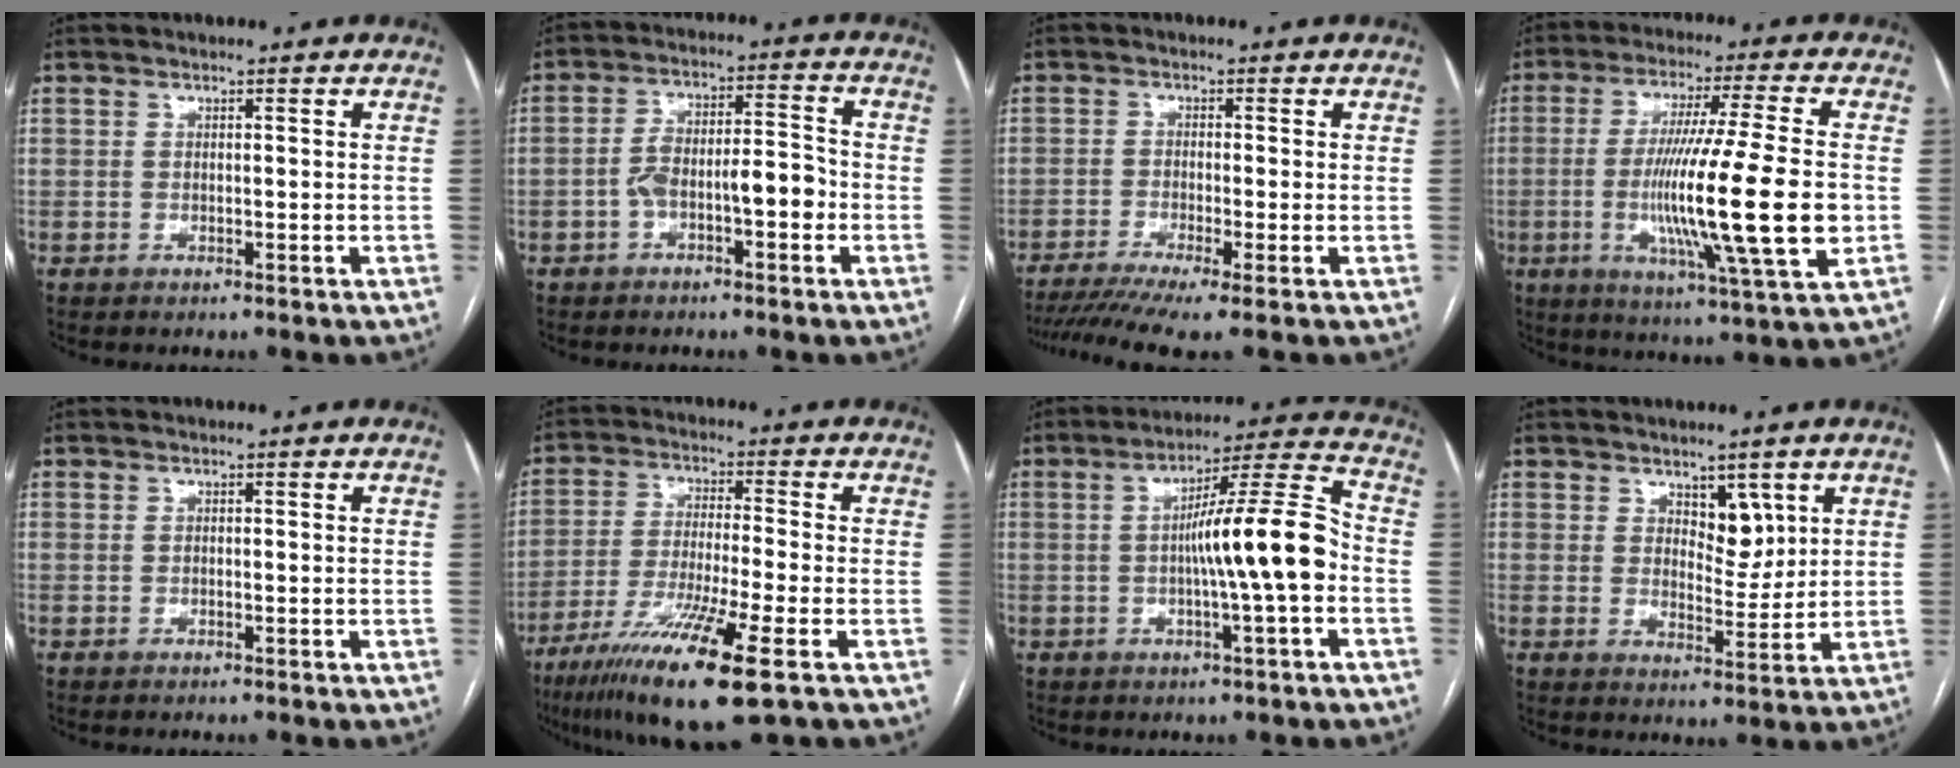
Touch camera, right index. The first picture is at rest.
{"total": 7.9, "force": [-2.5, 2.5, 7.1], "torque": [-0.126, 0.031, -0.041]}
{"total": 8.4, "force": [-6.2, -0.3, 5.7], "torque": [-0.092, -0.012, -0.098]}
{"total": 18.6, "force": [-2.5, -0.3, 18.4], "torque": [-0.328, -0.022, -0.049]}
{"total": 0.0}
{"total": 14.5, "force": [-8.0, 0.1, 12.2], "torque": [-0.242, -0.041, -0.140]}
{"total": 12.2, "force": [-1.6, 0.0, 12.1], "torque": [-0.193, 0.019, -0.030]}
{"total": 4.7, "force": [2.6, 2.4, 3.1], "torque": [-0.042, -0.006, 0.044]}